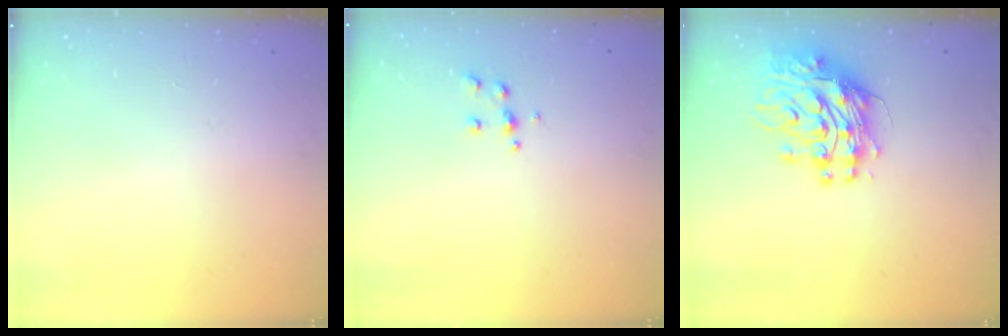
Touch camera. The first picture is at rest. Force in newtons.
{"total": 4.8, "press": 4.7, "slide": 0.6}
{"total": 12.0, "press": 11.9, "slide": 1.1}